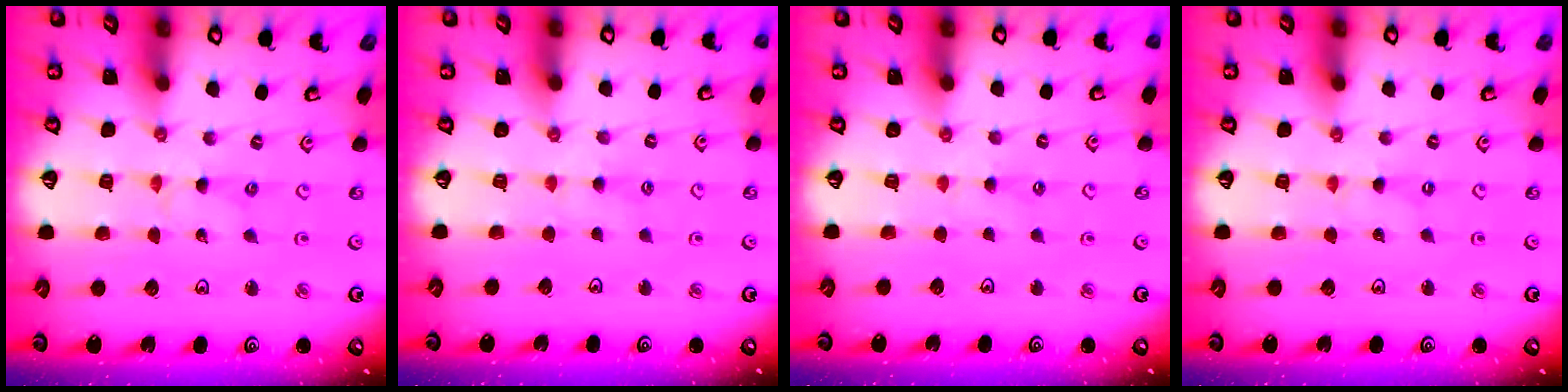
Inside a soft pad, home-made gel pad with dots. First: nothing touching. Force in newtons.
{"total": 2.8, "press": 2.8, "slide": 0.4}
{"total": 1.6, "press": 1.5, "slide": 0.4}
{"total": 0.0}